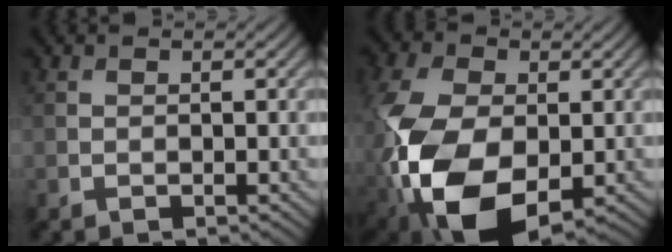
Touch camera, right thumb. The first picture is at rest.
{"total": 14.7, "force": [-3.2, 9.5, 10.8], "torque": [-0.271, -0.041, -0.055]}